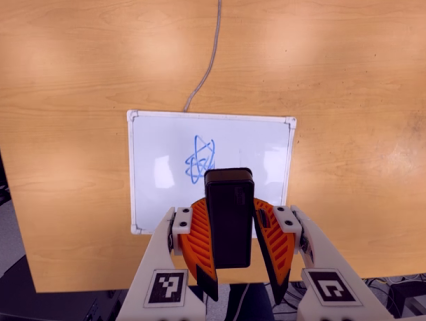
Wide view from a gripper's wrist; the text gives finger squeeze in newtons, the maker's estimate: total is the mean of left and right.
{"total": 8.1, "left": 7.7, "right": 8.4}